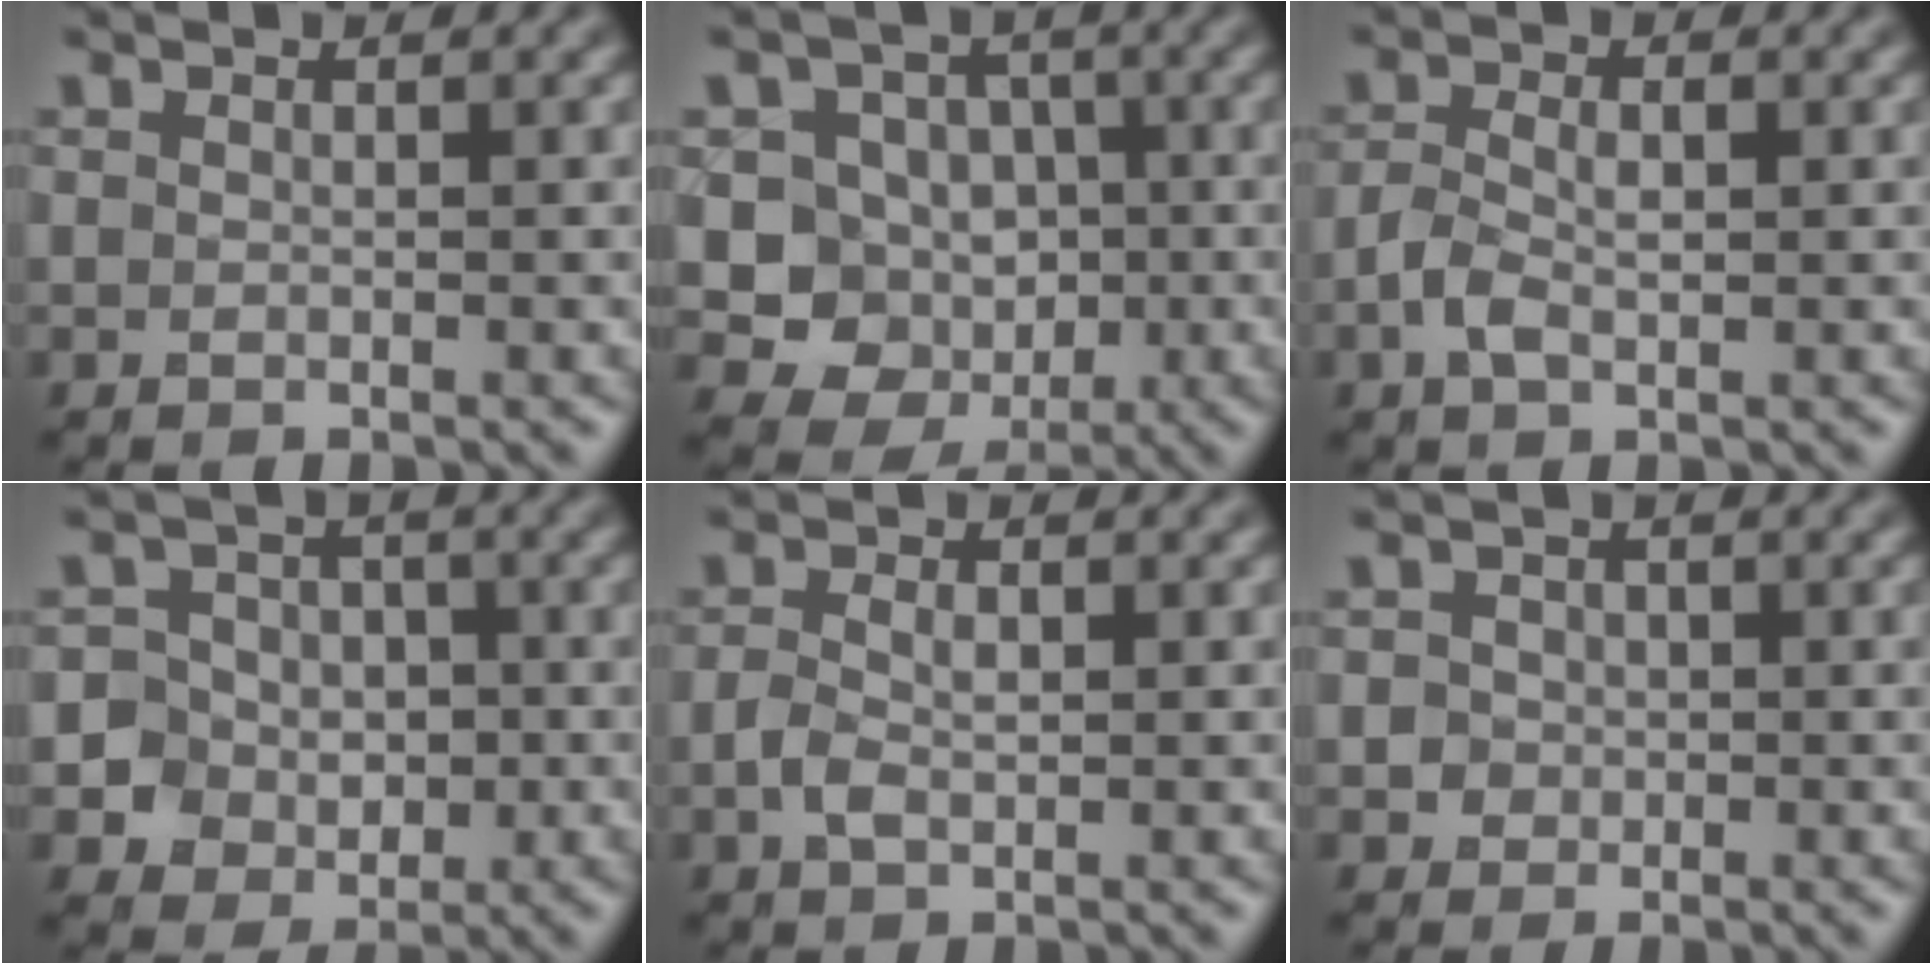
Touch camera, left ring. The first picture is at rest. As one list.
[{"total": 7.9, "force": [-0.9, 7.4, 2.8], "torque": [-0.037, 0.023, -0.042]}, {"total": 2.6, "force": [-0.6, 1.4, 2.1], "torque": [-0.045, 0.003, -0.014]}, {"total": 6.3, "force": [-1.1, 6.0, 1.5], "torque": [-0.023, 0.018, -0.039]}, {"total": 2.1, "force": [-0.3, 1.3, 1.6], "torque": [-0.036, 0.001, -0.007]}, {"total": 1.8, "force": [0.2, 1.8, 0.5], "torque": [0.007, 0.003, -0.001]}]